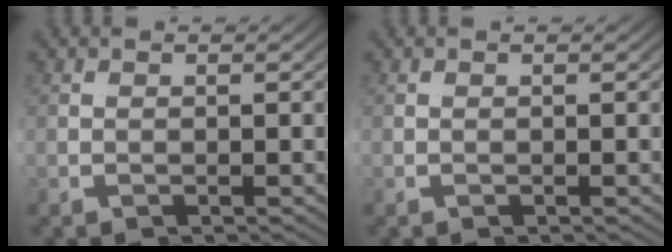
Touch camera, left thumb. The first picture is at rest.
{"total": 0.0}